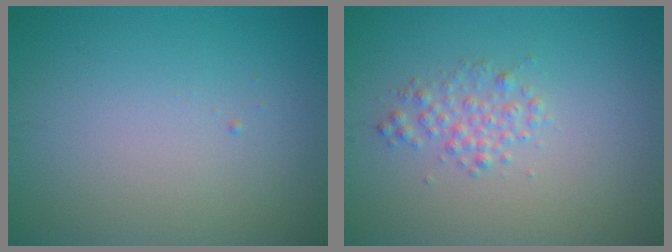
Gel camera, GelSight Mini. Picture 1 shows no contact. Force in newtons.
{"total": 1.9, "press": 1.9, "slide": 0.0}